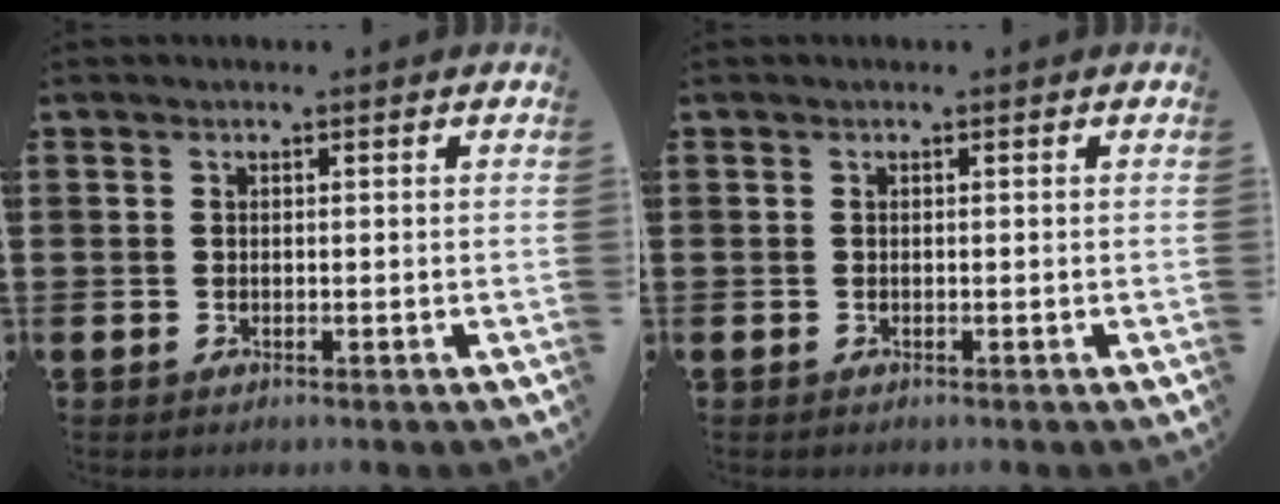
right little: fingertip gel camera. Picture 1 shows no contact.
{"total": 0.0}